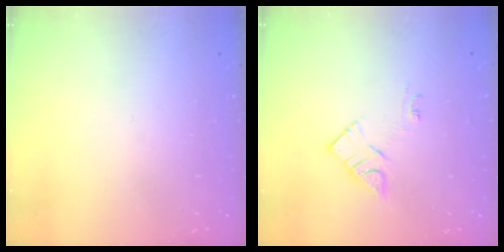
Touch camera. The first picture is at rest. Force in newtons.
{"total": 8.7, "press": 8.7, "slide": 0.3}